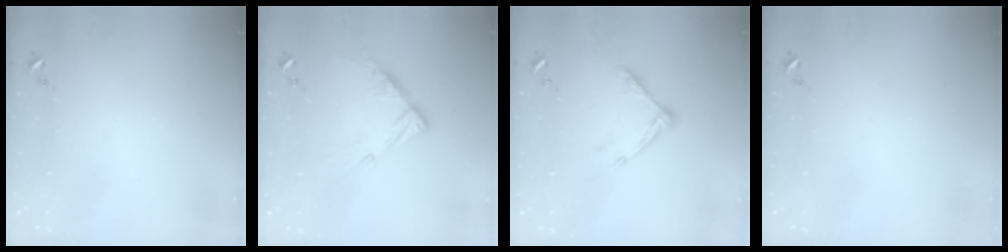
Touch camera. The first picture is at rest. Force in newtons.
{"total": 10.2, "press": 10.1, "slide": 0.9}
{"total": 9.0, "press": 9.0, "slide": 0.7}
{"total": 0.0}